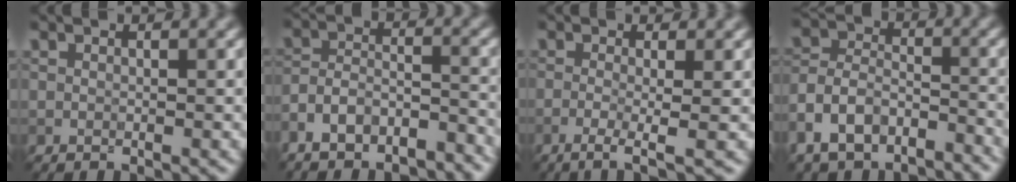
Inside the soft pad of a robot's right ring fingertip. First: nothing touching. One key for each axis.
{"total": 7.5, "fx": -6.4, "fy": 2.8, "fz": 2.6, "tx": -0.041, "ty": 0.003, "tz": -0.111}
{"total": 3.6, "fx": -1.0, "fy": 1.1, "fz": 3.3, "tx": -0.050, "ty": -0.001, "tz": -0.025}
{"total": 7.5, "fx": -5.7, "fy": 4.0, "fz": 2.9, "tx": -0.062, "ty": 0.003, "tz": -0.123}